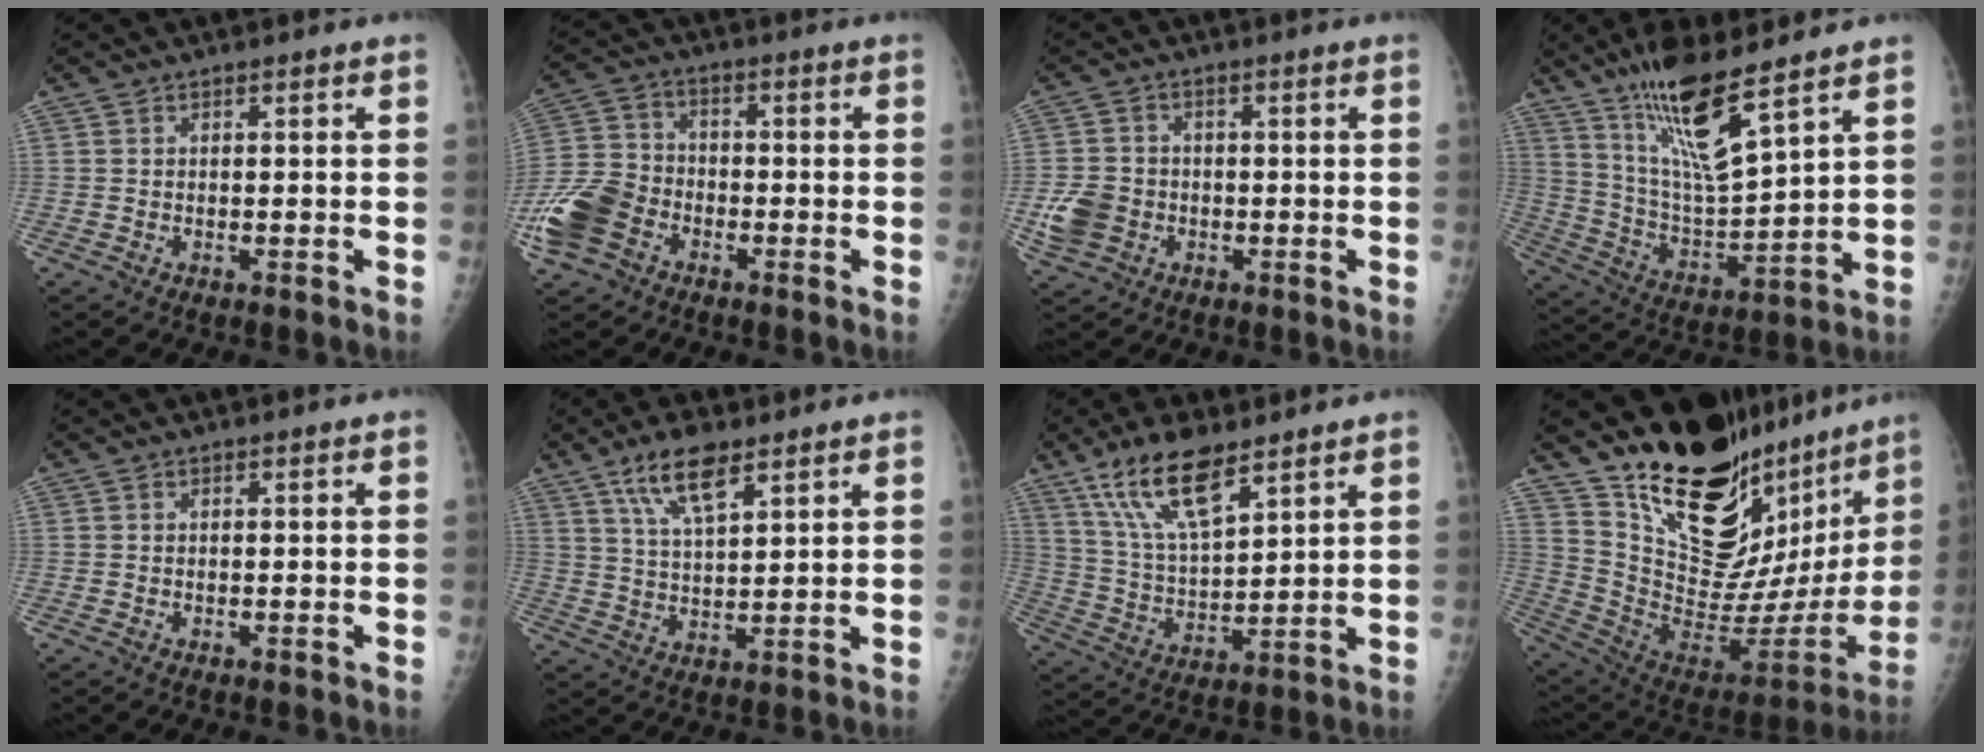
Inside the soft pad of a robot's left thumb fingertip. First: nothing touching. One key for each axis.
{"total": 11.9, "fx": -5.5, "fy": 8.6, "fz": 6.1, "tx": -0.126, "ty": 0.025, "tz": -0.111}
{"total": 6.5, "fx": -1.8, "fy": 5.4, "fz": 3.1, "tx": -0.055, "ty": 0.011, "tz": -0.031}
{"total": 15.8, "fx": 10.6, "fy": 2.8, "fz": 11.4, "tx": -0.201, "ty": -0.063, "tz": 0.212}
{"total": 0.0}
{"total": 8.8, "fx": 5.4, "fy": 2.9, "fz": 6.3, "tx": -0.111, "ty": -0.022, "tz": 0.106}
{"total": 13.4, "fx": 8.7, "fy": 4.4, "fz": 9.1, "tx": -0.158, "ty": -0.037, "tz": 0.175}
{"total": 29.6, "fx": 22.0, "fy": 12.3, "fz": 15.5, "tx": -0.209, "ty": -0.133, "tz": 0.344}